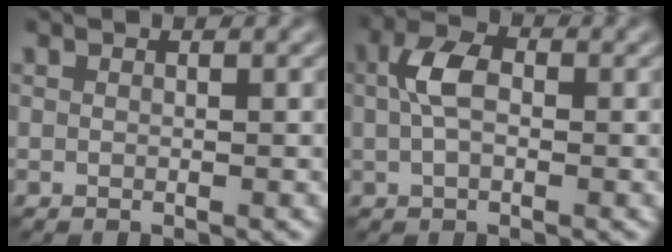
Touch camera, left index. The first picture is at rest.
{"total": 3.5, "force": [0.3, 2.0, 2.8], "torque": [-0.061, 0.010, -0.002]}